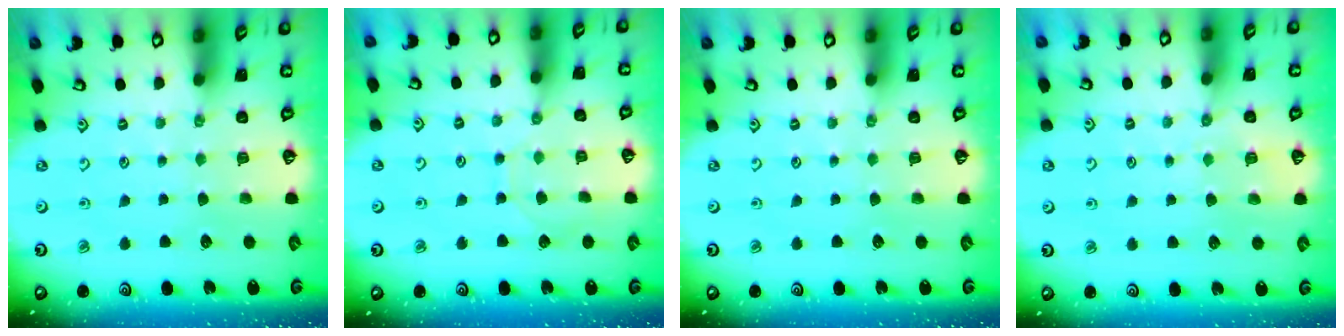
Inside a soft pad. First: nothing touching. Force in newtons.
{"total": 5.3, "press": 5.3, "slide": 0.4}
{"total": 0.0}
{"total": 4.0, "press": 4.0, "slide": 0.8}